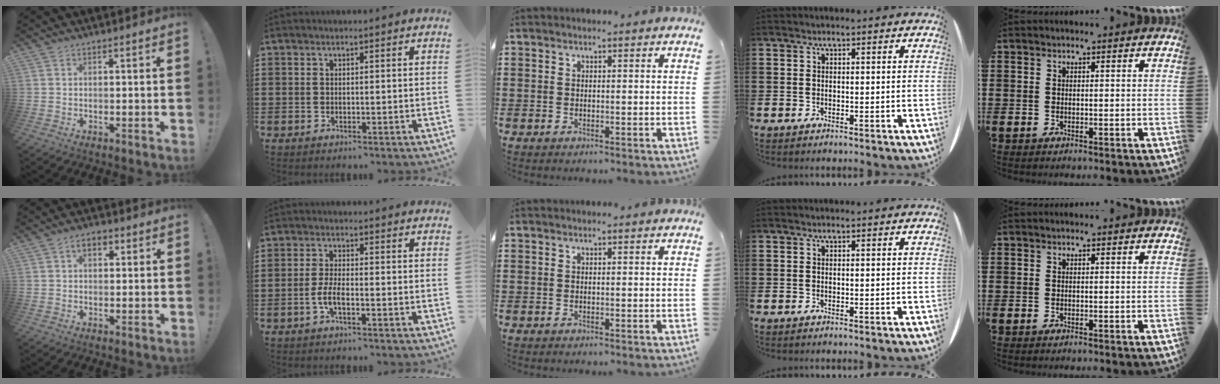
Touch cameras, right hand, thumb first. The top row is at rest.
{"thumb": {"total": 3.4, "force": [1.0, 2.1, 2.5], "torque": [-0.039, 0.006, 0.015]}, "index": {"total": 2.7, "force": [-1.2, 0.6, 2.4], "torque": [-0.056, -0.003, -0.027]}}